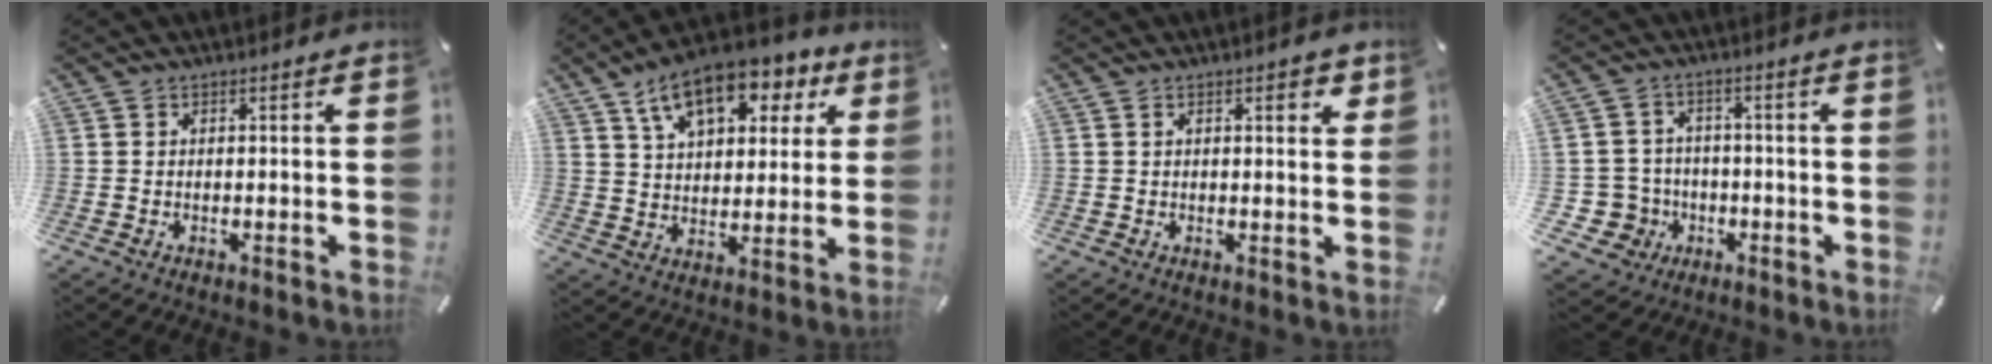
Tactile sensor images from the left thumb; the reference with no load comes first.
{"total": 14.6, "force": [8.4, 8.3, 8.6], "torque": [-0.138, -0.027, 0.147]}
{"total": 2.9, "force": [1.3, 0.9, 2.4], "torque": [-0.043, 0.000, 0.019]}
{"total": 7.6, "force": [-1.6, 7.4, 1.3], "torque": [-0.063, 0.008, -0.025]}